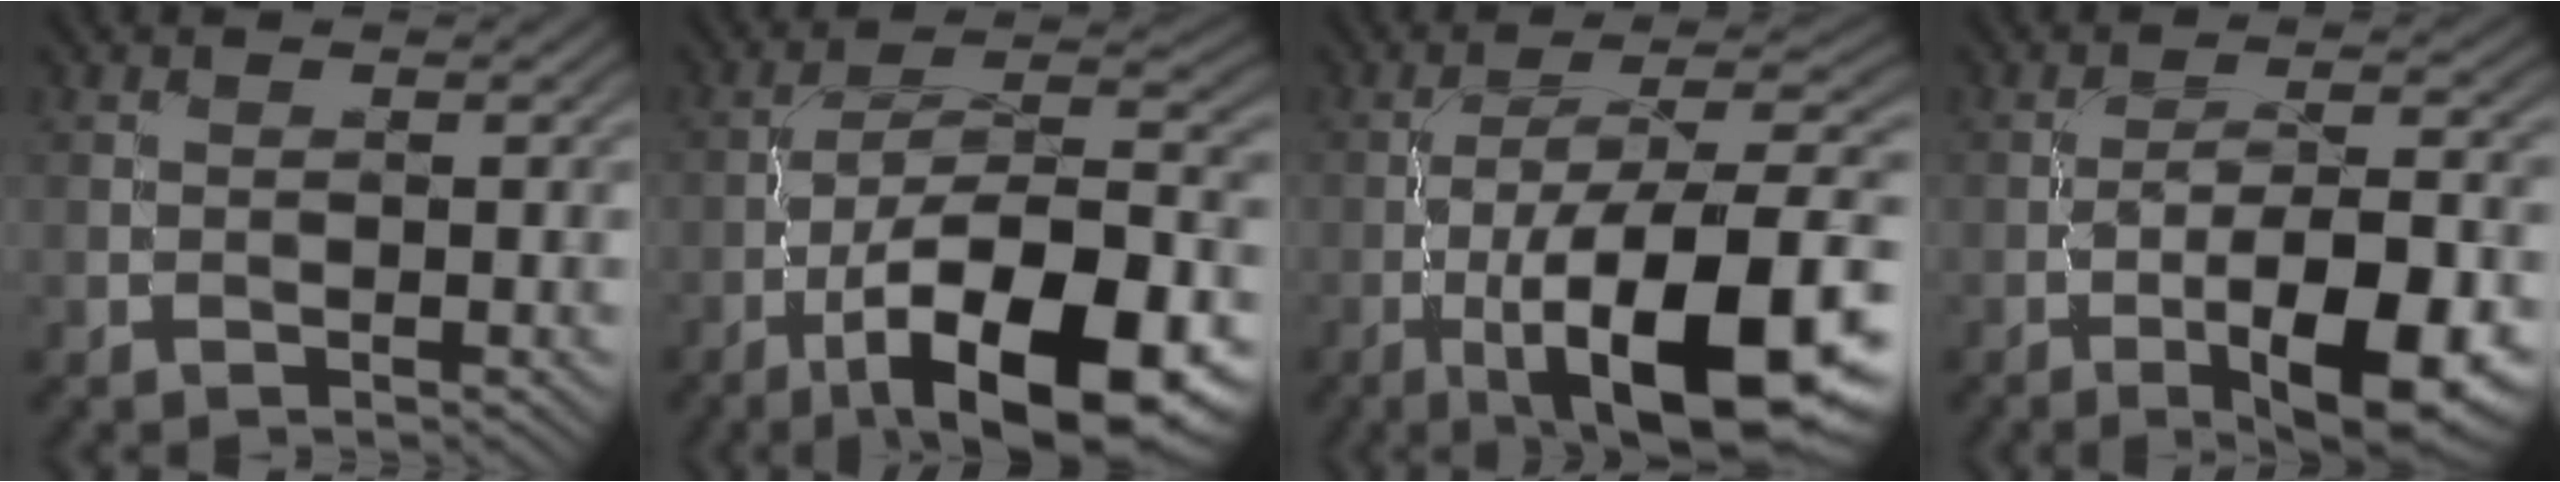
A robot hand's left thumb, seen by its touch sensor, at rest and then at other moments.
{"total": 16.9, "force": [-8.1, 6.1, 13.5], "torque": [-0.207, 0.000, -0.139]}
{"total": 16.8, "force": [-6.6, 5.2, 14.5], "torque": [-0.211, 0.010, -0.111]}
{"total": 11.1, "force": [-5.0, 3.3, 9.4], "torque": [-0.142, 0.003, -0.077]}